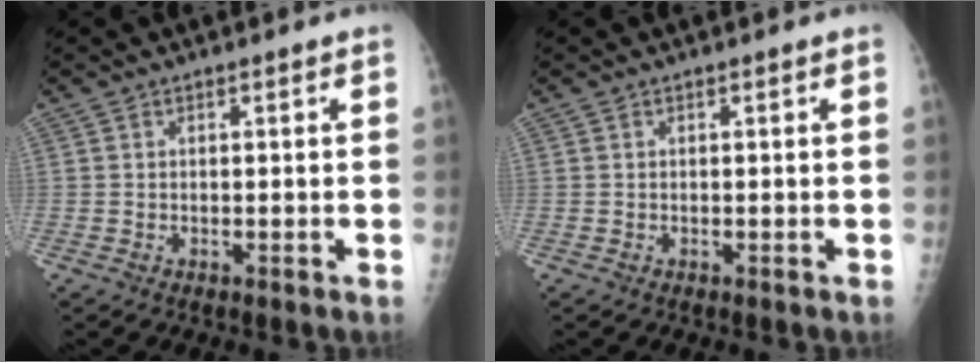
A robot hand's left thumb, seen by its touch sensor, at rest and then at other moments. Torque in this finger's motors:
{"motor_torque": [0.01, 0.01, 0.00, 0.00, 0.00]}